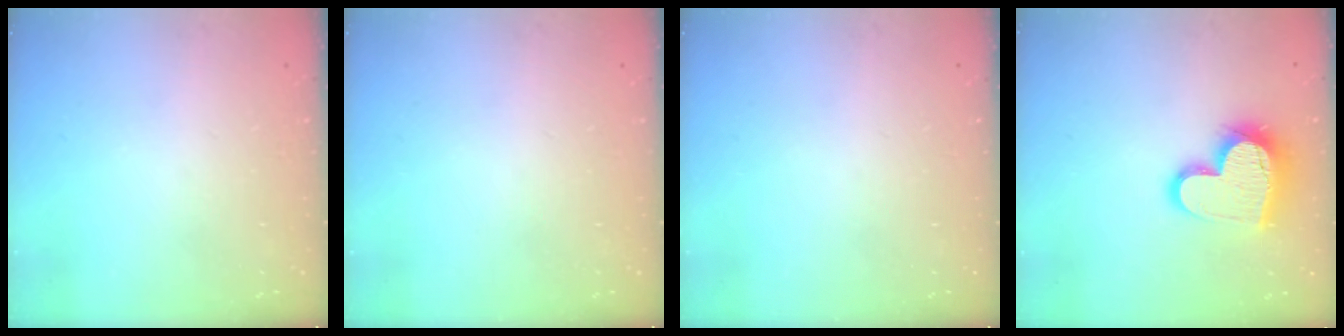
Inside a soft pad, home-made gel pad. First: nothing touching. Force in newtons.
{"total": 0.0}
{"total": 0.0}
{"total": 16.6, "press": 16.6, "slide": 1.1}